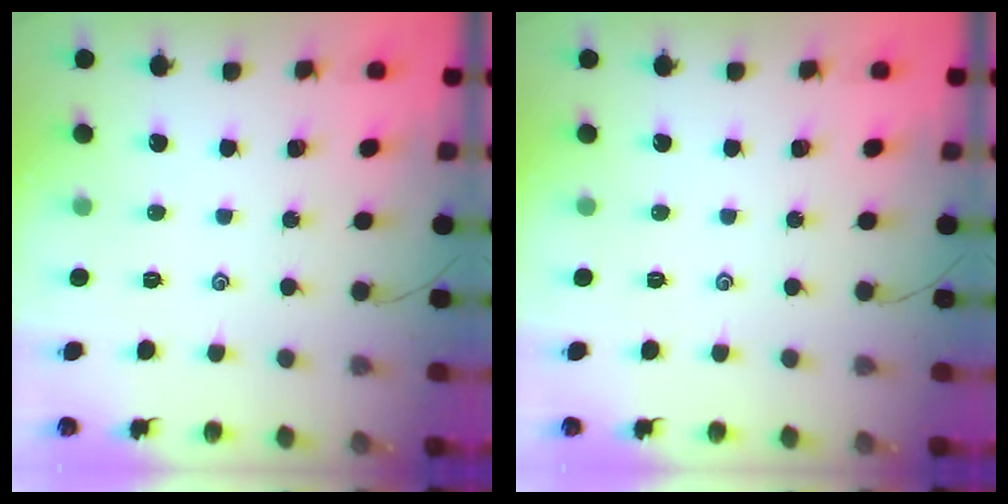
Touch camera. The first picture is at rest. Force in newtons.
{"total": 0.0}